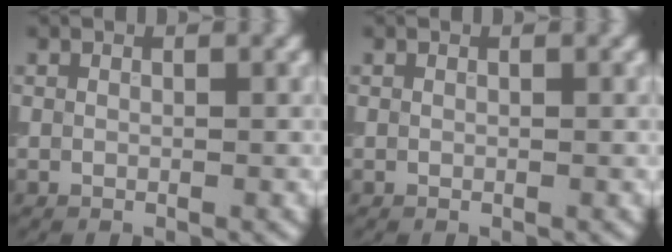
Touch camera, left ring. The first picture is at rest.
{"total": 0.0}